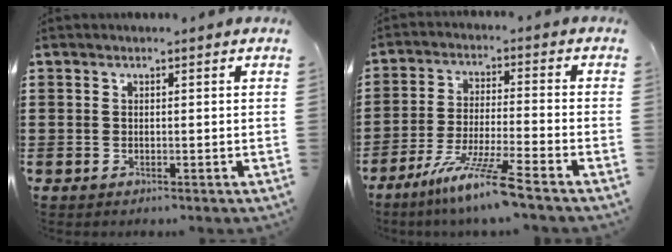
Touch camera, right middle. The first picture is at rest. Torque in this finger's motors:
{"motor_torque": [2.07, -0.07, 0.72, 0.21]}